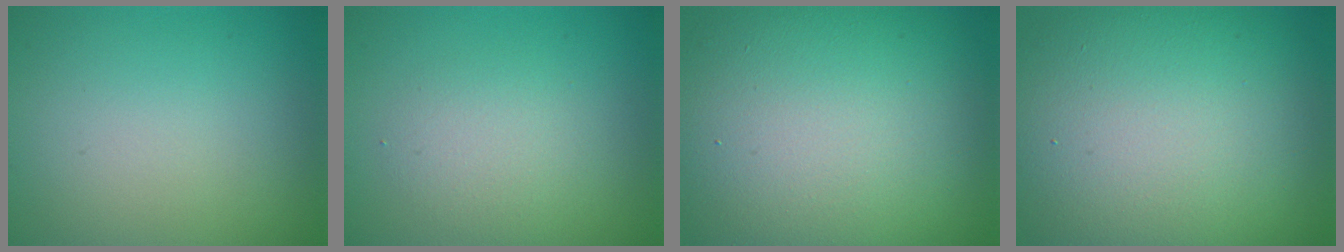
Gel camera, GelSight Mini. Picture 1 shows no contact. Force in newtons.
{"total": 2.5, "press": 2.5, "slide": 0.2}
{"total": 16.4, "press": 16.4, "slide": 0.7}
{"total": 15.4, "press": 15.4, "slide": 0.9}